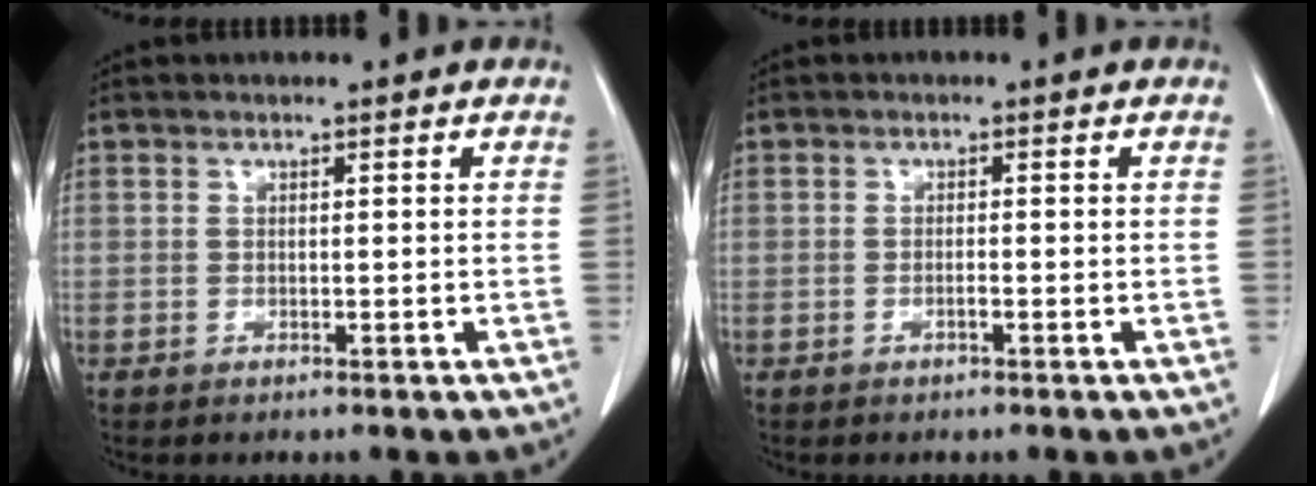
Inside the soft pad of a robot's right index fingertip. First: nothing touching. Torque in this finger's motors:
{"motor_torque": [-0.18, 0.02, -0.09, -0.01]}